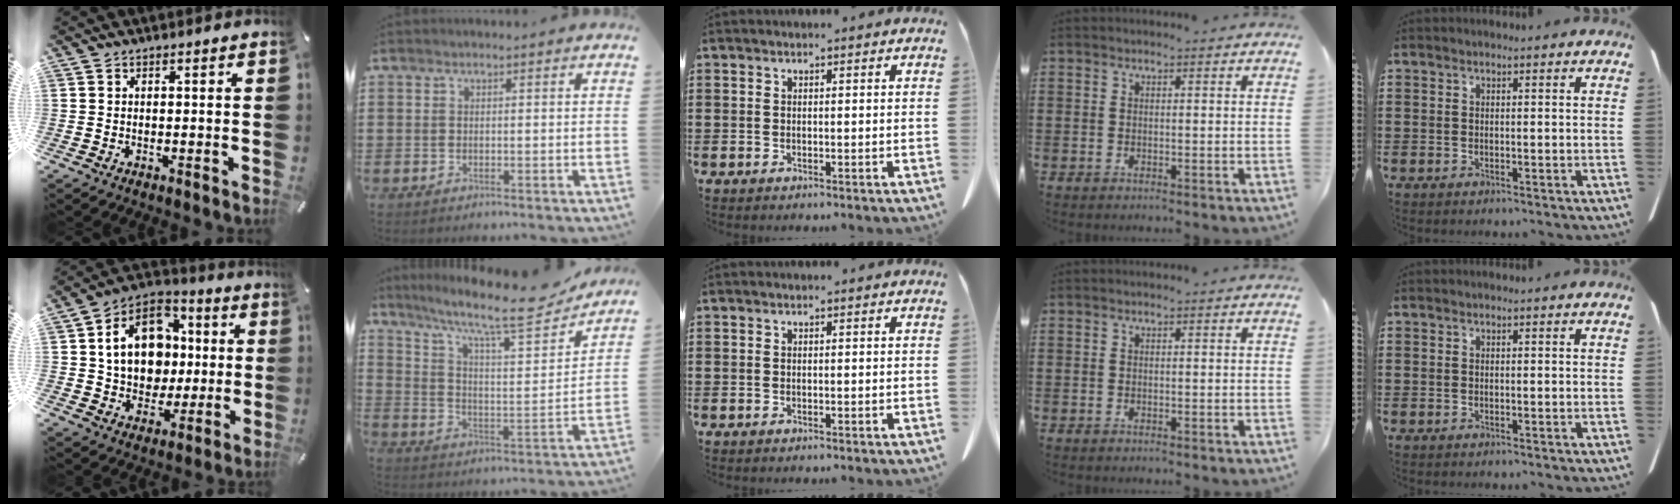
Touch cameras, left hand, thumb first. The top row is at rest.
{"thumb": {"total": 16.2, "force": [1.5, 13.4, 9.0], "torque": [-0.158, 0.004, 0.033]}, "index": {"total": 11.6, "force": [9.2, 1.7, 6.8], "torque": [-0.140, -0.056, 0.146]}}